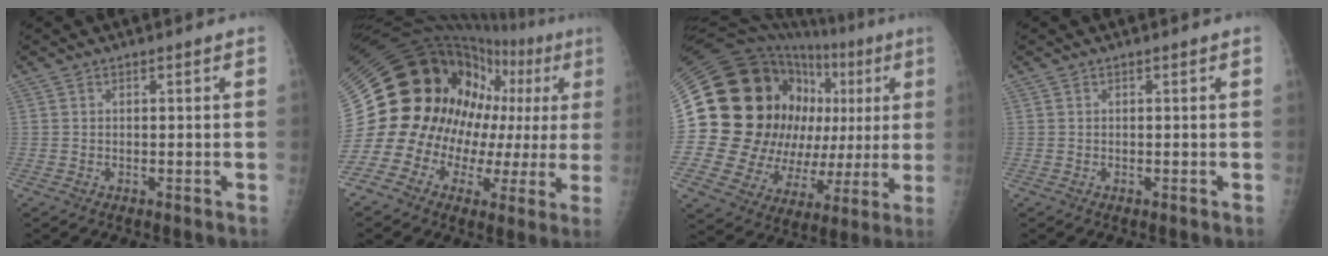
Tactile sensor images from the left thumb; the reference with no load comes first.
{"total": 28.7, "force": [2.0, 18.8, 21.6], "torque": [-0.337, 0.050, 0.033]}
{"total": 34.2, "force": [4.5, 20.4, 27.1], "torque": [-0.399, 0.044, 0.088]}
{"total": 0.0}